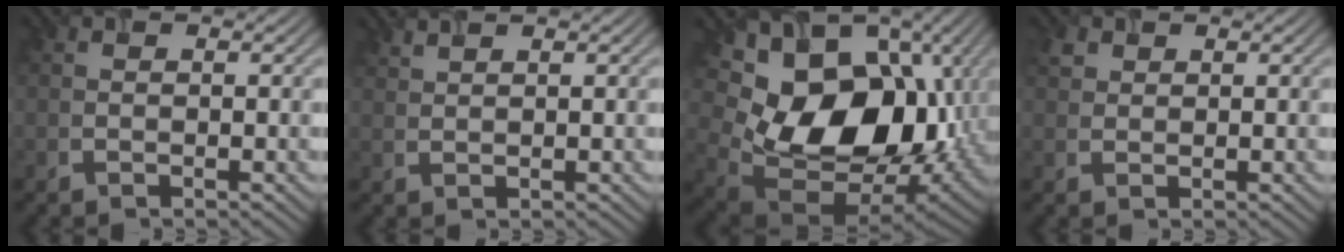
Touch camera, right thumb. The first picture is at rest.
{"total": 1.4, "force": [1.3, 0.1, 0.6], "torque": [-0.018, 0.000, 0.030]}
{"total": 18.6, "force": [2.2, 13.5, 12.6], "torque": [-0.223, -0.045, 0.068]}
{"total": 1.3, "force": [0.9, 0.9, 0.3], "torque": [-0.010, -0.001, 0.020]}